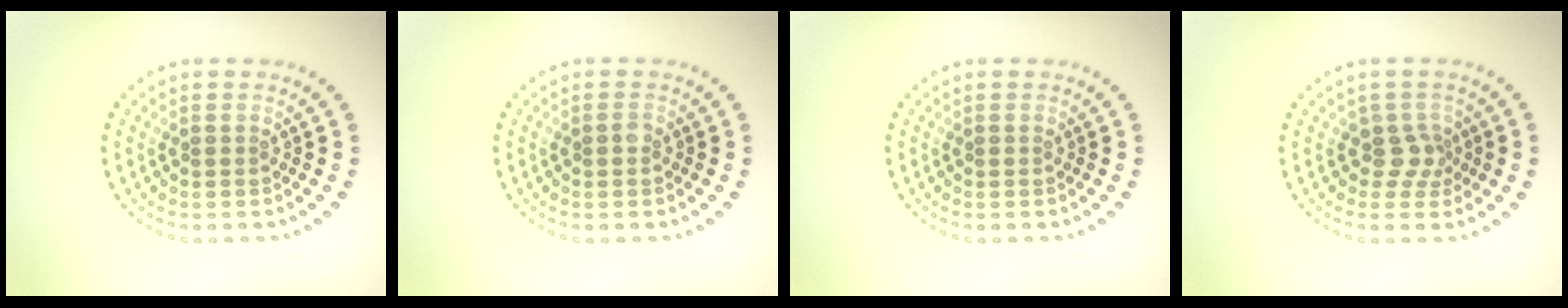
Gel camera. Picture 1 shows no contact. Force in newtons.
{"total": 0.5, "press": 0.4, "slide": 0.3}
{"total": 0.0}
{"total": 1.9, "press": 1.4, "slide": 1.3}